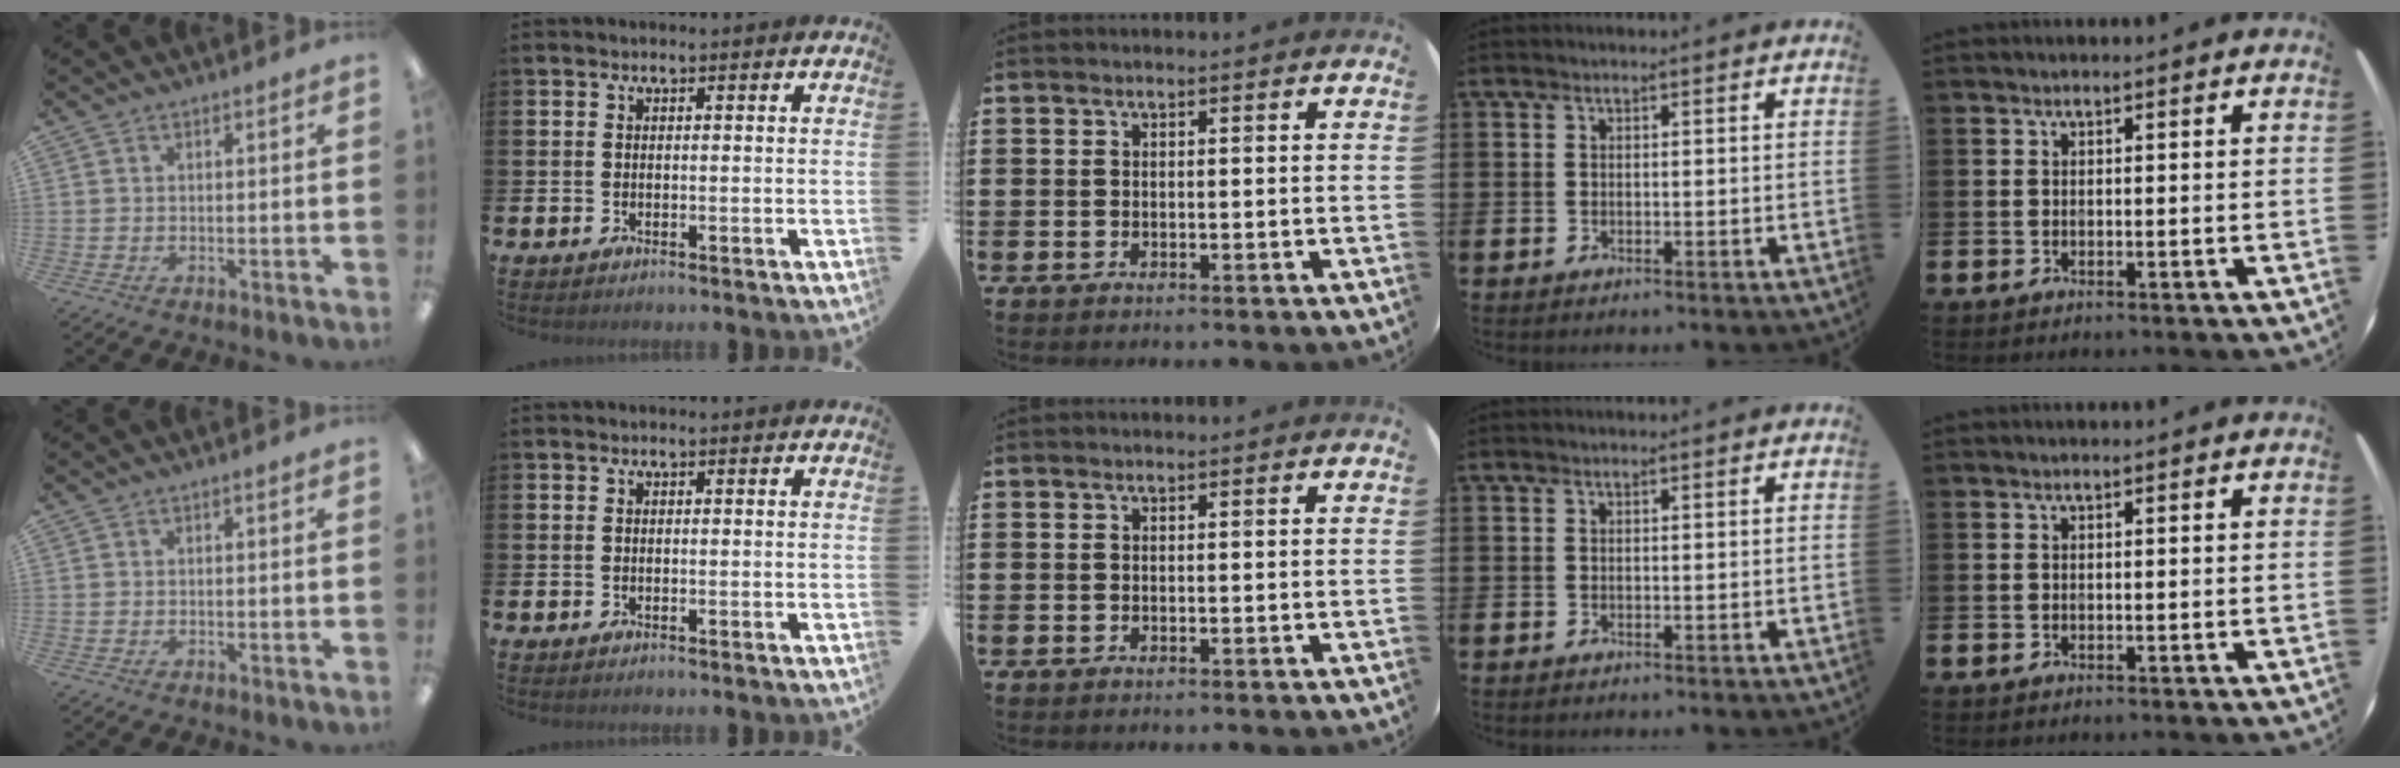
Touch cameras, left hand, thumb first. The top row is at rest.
{}